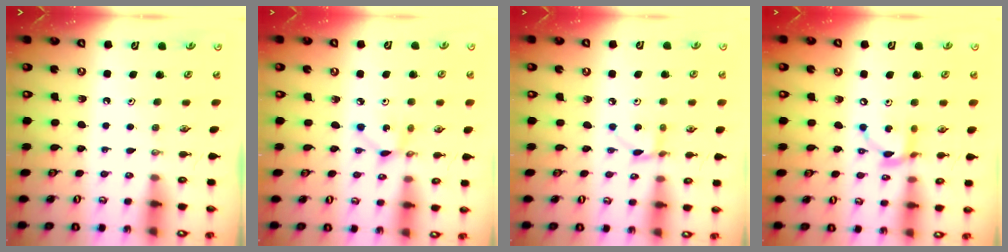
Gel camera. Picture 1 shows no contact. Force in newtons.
{"total": 3.7, "press": 3.7, "slide": 0.2}
{"total": 3.7, "press": 3.7, "slide": 0.4}
{"total": 11.1, "press": 11.1, "slide": 0.6}